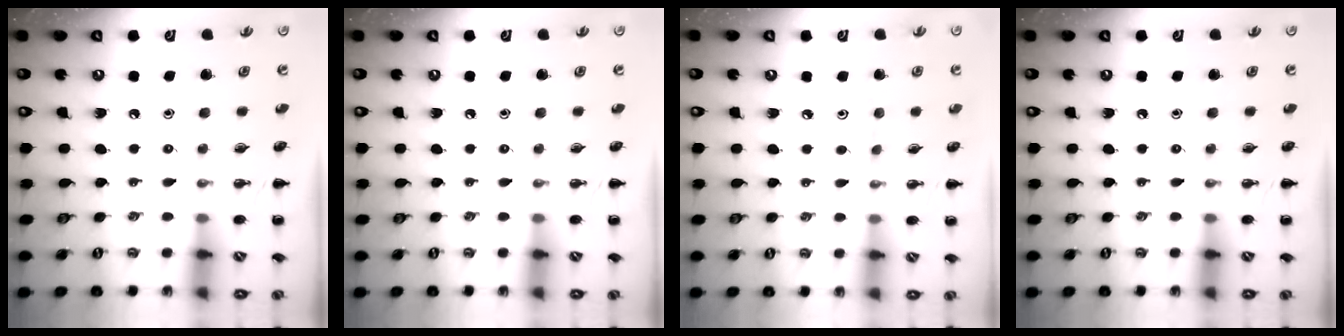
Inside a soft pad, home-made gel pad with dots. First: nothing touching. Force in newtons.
{"total": 0.0}
{"total": 3.4, "press": 3.3, "slide": 0.9}
{"total": 0.0}